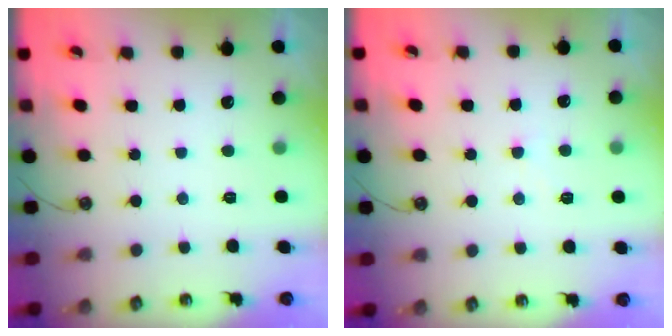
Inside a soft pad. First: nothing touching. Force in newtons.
{"total": 1.9, "press": 1.8, "slide": 0.5}